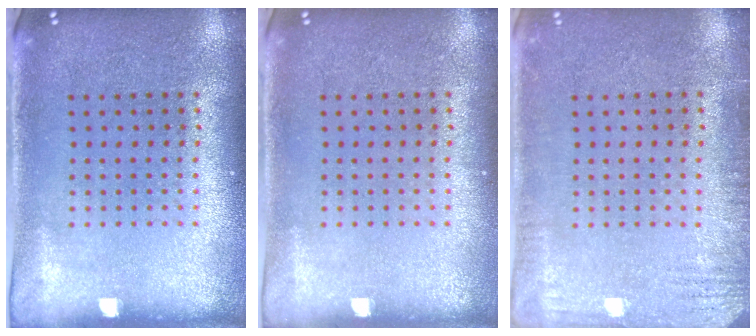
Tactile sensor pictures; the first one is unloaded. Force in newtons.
{"total": 0.0}
{"total": 2.3, "press": 2.2, "slide": 0.4}